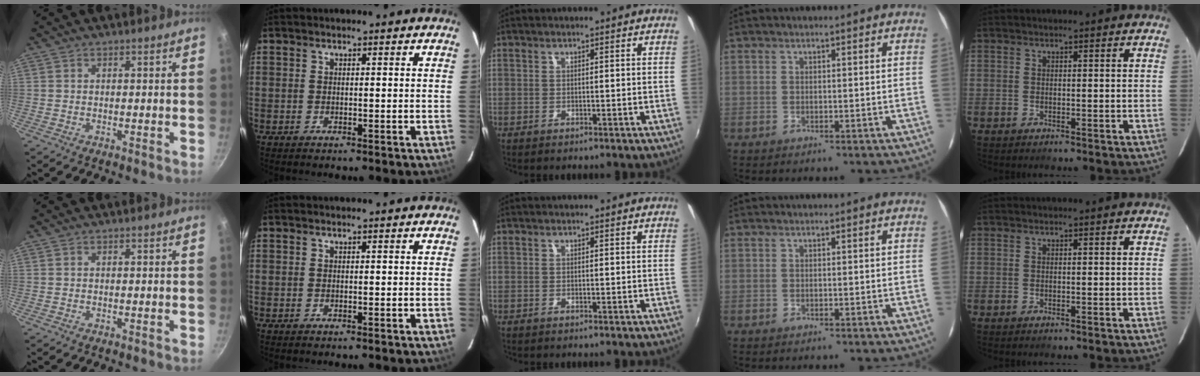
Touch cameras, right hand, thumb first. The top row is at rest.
{}